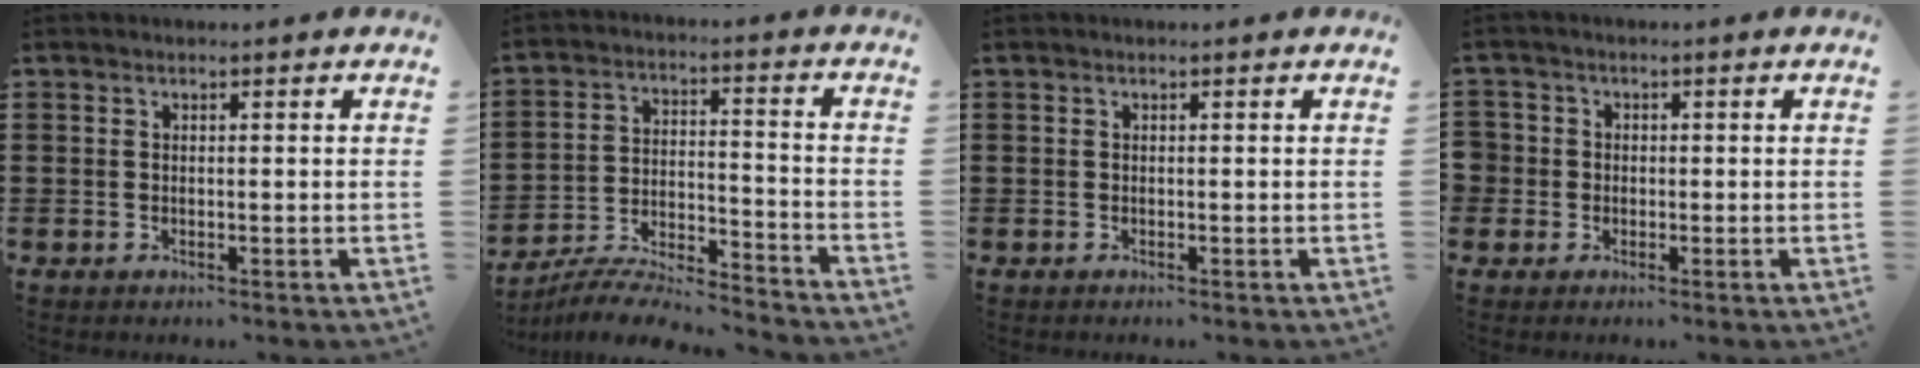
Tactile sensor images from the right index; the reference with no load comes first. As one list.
[{"total": 6.9, "force": [-6.7, 0.4, 1.7], "torque": [-0.041, -0.002, -0.134]}, {"total": 0.0}, {"total": 2.1, "force": [-0.5, 2.1, 0.2], "torque": [-0.022, 0.003, -0.014]}]